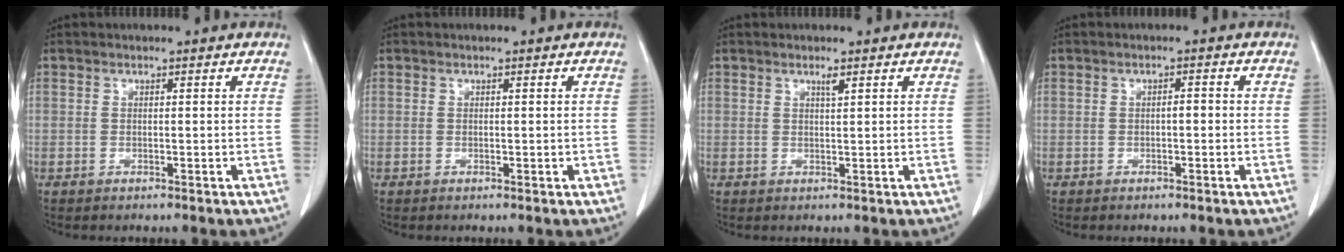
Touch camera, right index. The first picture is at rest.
{"total": 0.7, "force": [-0.1, 0.4, 0.5], "torque": [-0.008, 0.001, 0.001]}
{"total": 1.0, "force": [0.7, -0.1, 0.8], "torque": [-0.015, -0.003, 0.013]}
{"total": 1.1, "force": [-0.2, 0.4, 1.0], "torque": [-0.014, 0.004, -0.004]}